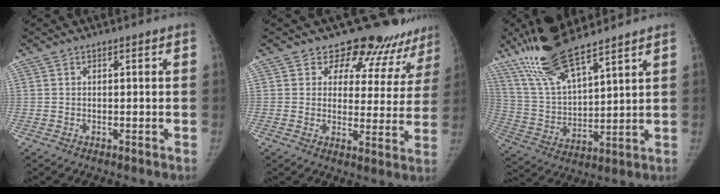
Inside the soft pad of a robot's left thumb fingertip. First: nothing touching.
{"total": 15.7, "force": [14.0, 6.8, 1.9], "torque": [0.033, -0.091, 0.148]}
{"total": 15.4, "force": [12.0, 3.3, 8.9], "torque": [-0.168, -0.050, 0.246]}